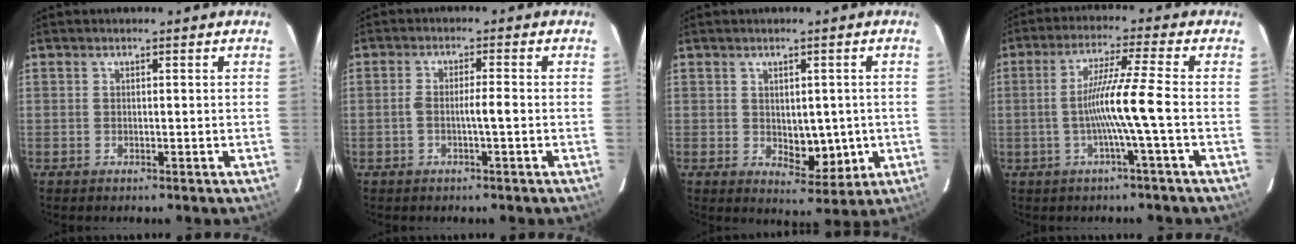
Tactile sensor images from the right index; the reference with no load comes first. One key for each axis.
{"total": 3.0, "fx": -0.7, "fy": 0.1, "fz": 2.9, "tx": -0.053, "ty": 0.007, "tz": -0.012}
{"total": 6.0, "fx": -0.5, "fy": 3.4, "fz": 5.0, "tx": -0.060, "ty": -0.004, "tz": 0.008}
{"total": 8.1, "fx": -1.6, "fy": -1.8, "fz": 7.8, "tx": -0.148, "ty": 0.004, "tz": -0.030}